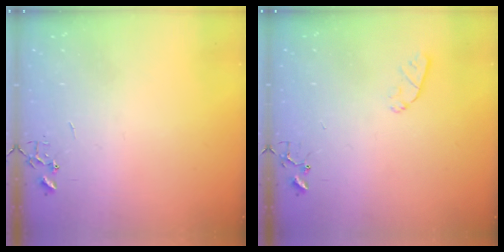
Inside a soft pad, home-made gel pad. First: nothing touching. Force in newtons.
{"total": 5.2, "press": 5.2, "slide": 0.8}